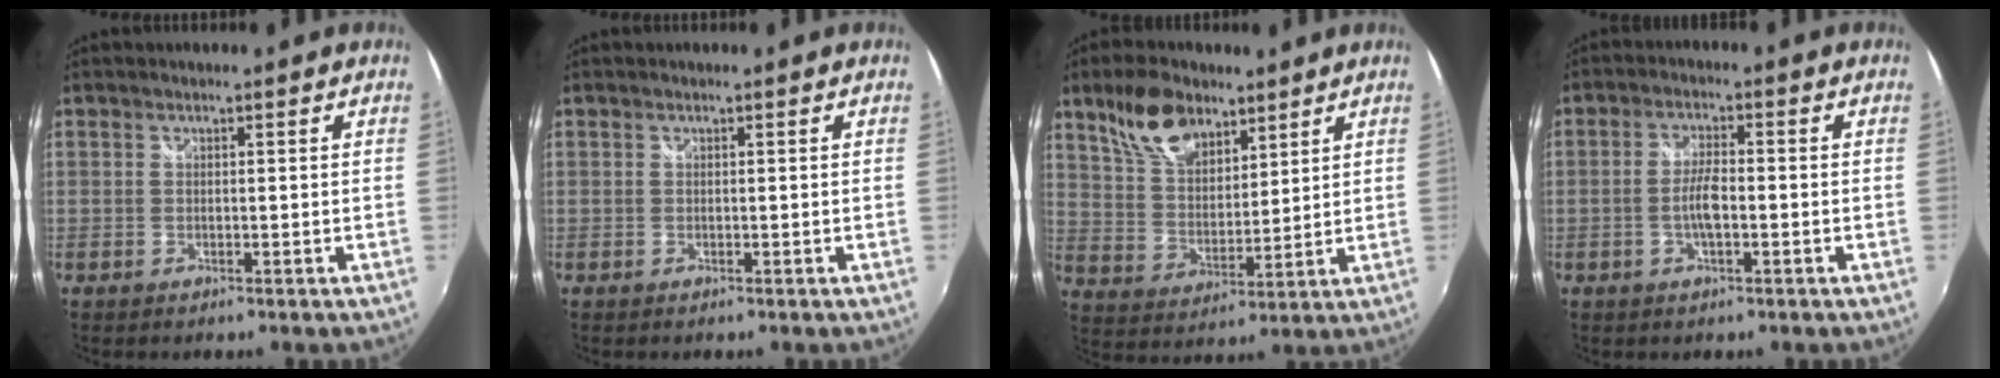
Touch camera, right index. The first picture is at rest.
{"total": 0.0}
{"total": 12.5, "force": [8.2, 6.7, 6.6], "torque": [-0.126, 0.021, 0.159]}
{"total": 4.3, "force": [-1.2, 1.2, 4.0], "torque": [-0.081, 0.002, -0.022]}